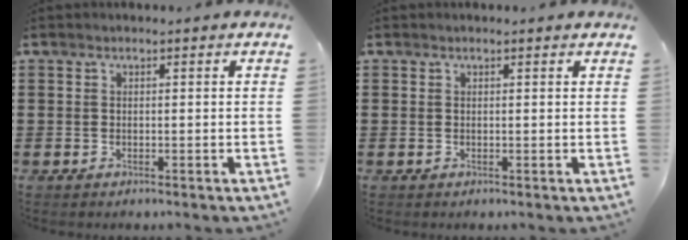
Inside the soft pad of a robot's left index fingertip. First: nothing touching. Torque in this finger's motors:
{"motor_torque": [2.14, 0.00, -0.98, -0.21]}